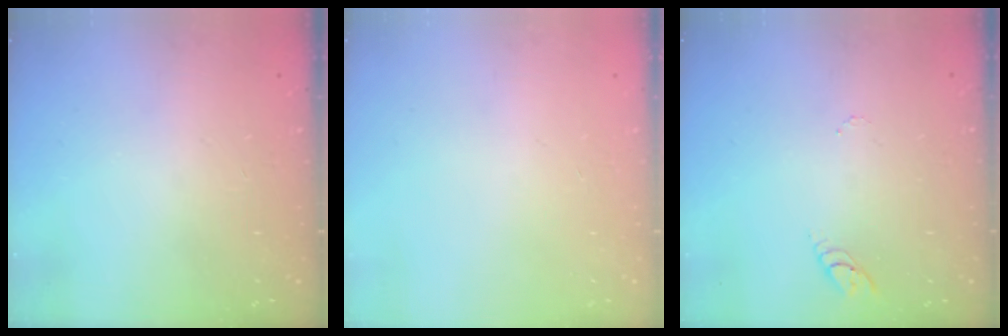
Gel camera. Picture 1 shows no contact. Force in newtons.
{"total": 0.0}
{"total": 2.9, "press": 2.9, "slide": 0.2}